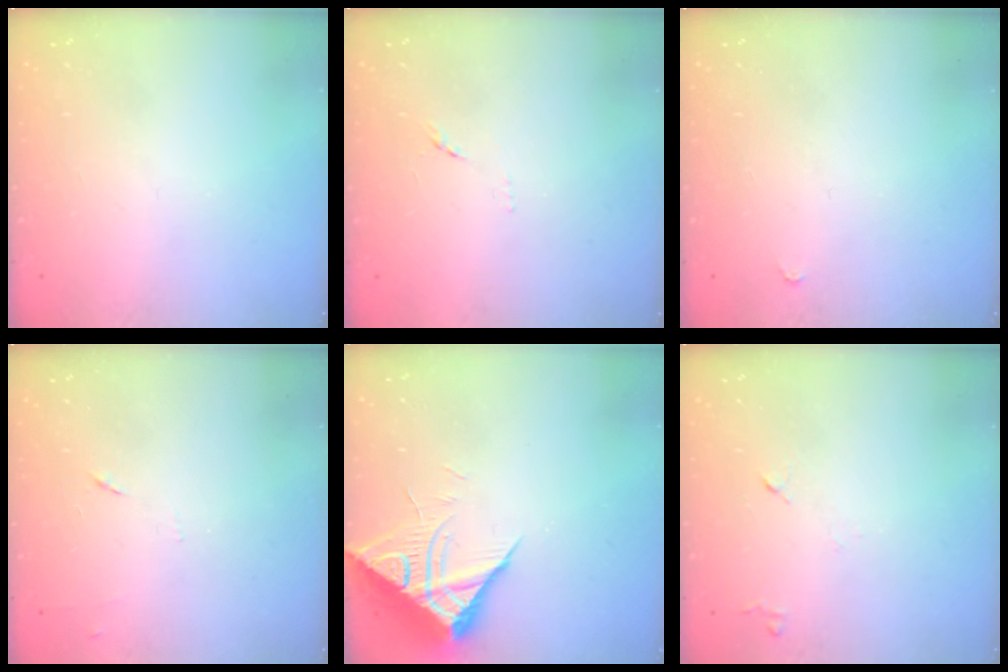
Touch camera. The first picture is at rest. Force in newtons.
{"total": 7.6, "press": 7.6, "slide": 0.7}
{"total": 2.8, "press": 2.8, "slide": 0.4}
{"total": 4.3, "press": 4.3, "slide": 0.6}
{"total": 10.0, "press": 10.0, "slide": 0.6}
{"total": 5.6, "press": 5.5, "slide": 0.9}